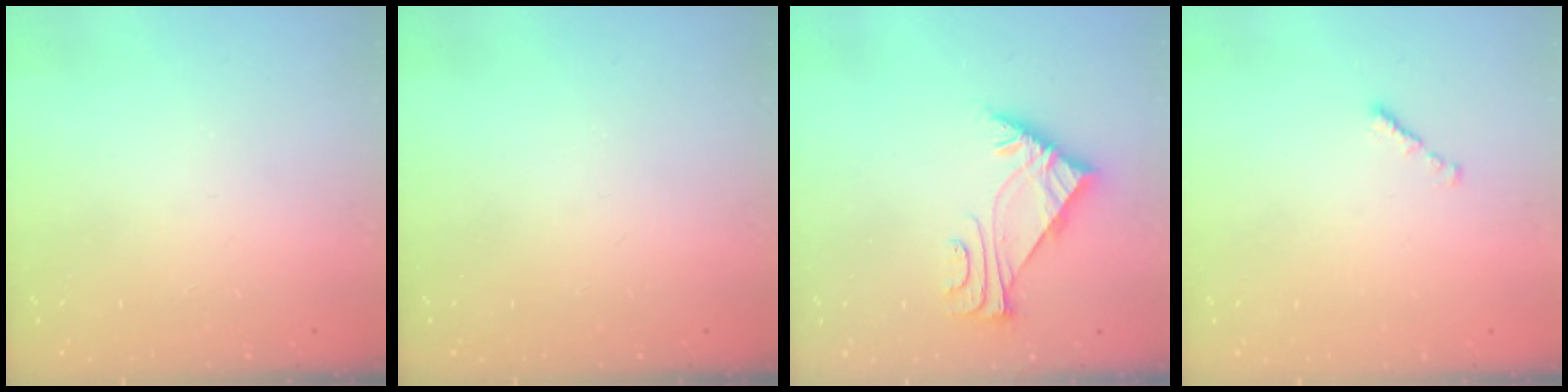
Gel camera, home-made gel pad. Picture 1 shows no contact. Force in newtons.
{"total": 0.0}
{"total": 6.0, "press": 5.9, "slide": 0.8}
{"total": 1.3, "press": 1.1, "slide": 0.6}